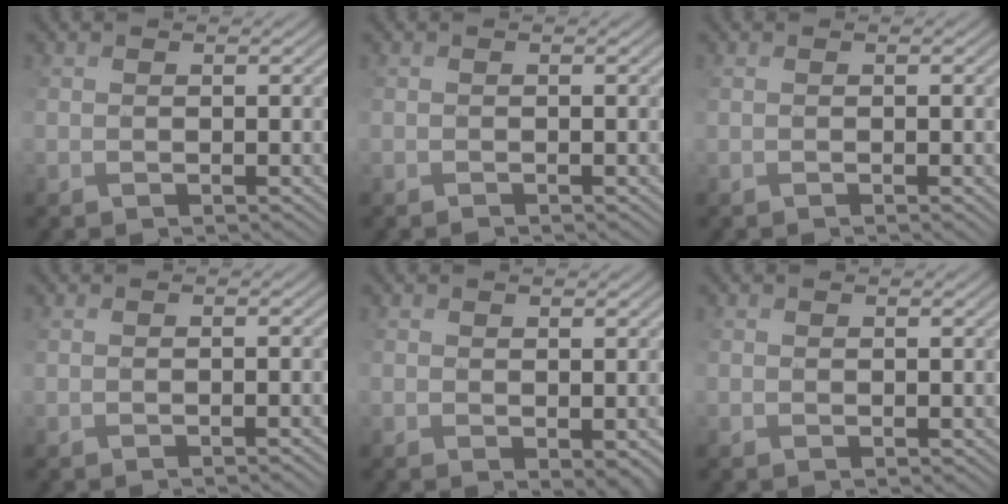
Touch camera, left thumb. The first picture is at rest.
{"total": 0.5, "force": [-0.4, -0.3, -0.1], "torque": [0.009, 0.002, -0.008]}
{"total": 0.9, "force": [-0.2, 0.0, 0.9], "torque": [-0.013, -0.003, 0.005]}
{"total": 1.6, "force": [-0.7, 0.3, 1.4], "torque": [-0.003, 0.003, 0.008]}
{"total": 3.5, "force": [-1.0, 1.9, 2.7], "torque": [-0.051, -0.014, -0.011]}
{"total": 0.6, "force": [0.3, 0.5, 0.1], "torque": [-0.005, 0.000, 0.004]}